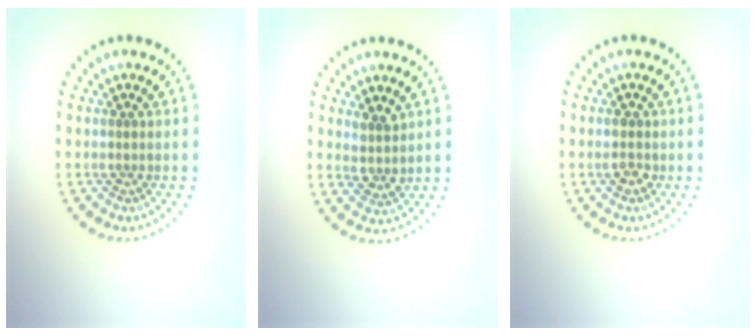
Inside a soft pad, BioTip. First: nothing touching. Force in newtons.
{"total": 2.1, "press": 1.7, "slide": 1.3}
{"total": 1.5, "press": 1.5, "slide": 0.1}